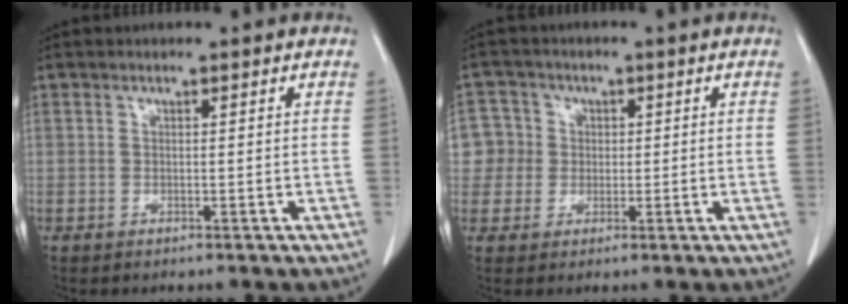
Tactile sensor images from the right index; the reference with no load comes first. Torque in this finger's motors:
{"motor_torque": [0.03, -0.04, -0.04, 0.01]}